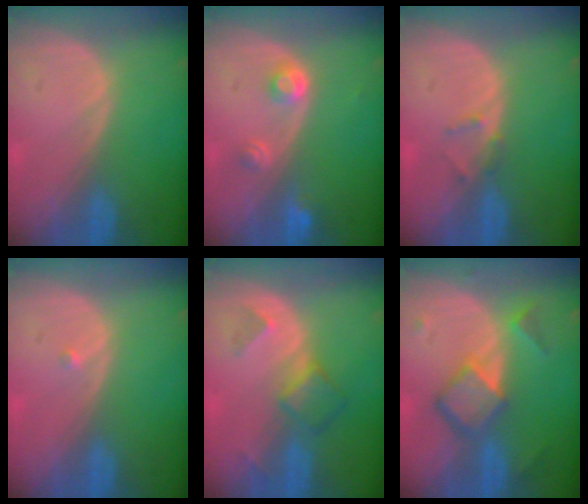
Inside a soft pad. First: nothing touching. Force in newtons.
{"total": 3.0, "press": 2.8, "slide": 0.9}
{"total": 1.3, "press": 1.1, "slide": 0.8}
{"total": 0.6, "press": 0.5, "slide": 0.4}
{"total": 4.8, "press": 4.3, "slide": 2.1}
{"total": 6.9, "press": 6.0, "slide": 3.5}